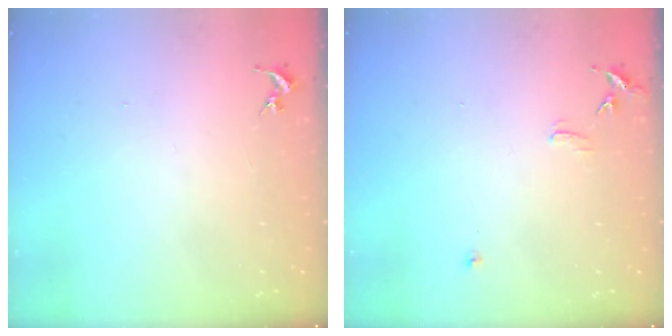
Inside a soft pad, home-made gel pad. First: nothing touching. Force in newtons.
{"total": 7.0, "press": 7.0, "slide": 0.6}